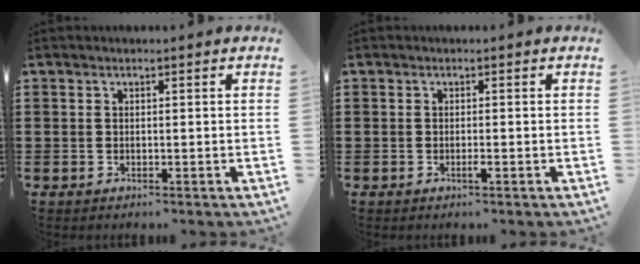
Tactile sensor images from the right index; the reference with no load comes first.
{"total": 0.7, "force": [-0.4, 0.1, 0.6], "torque": [-0.018, -0.005, -0.009]}